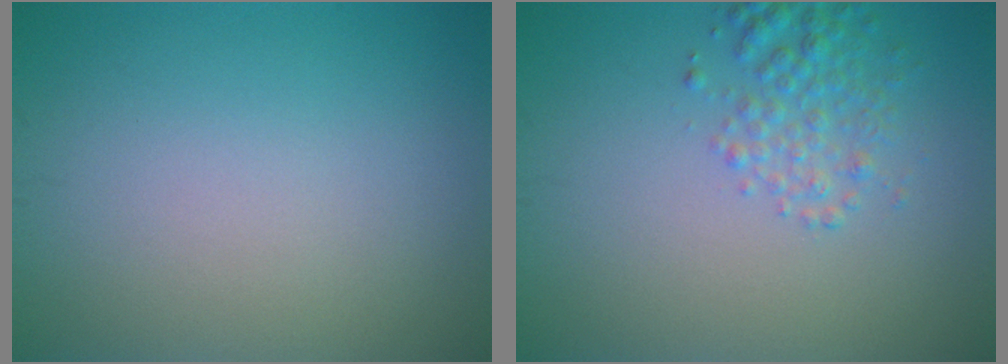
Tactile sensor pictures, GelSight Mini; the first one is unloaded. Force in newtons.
{"total": 2.6, "press": 2.6, "slide": 0.1}